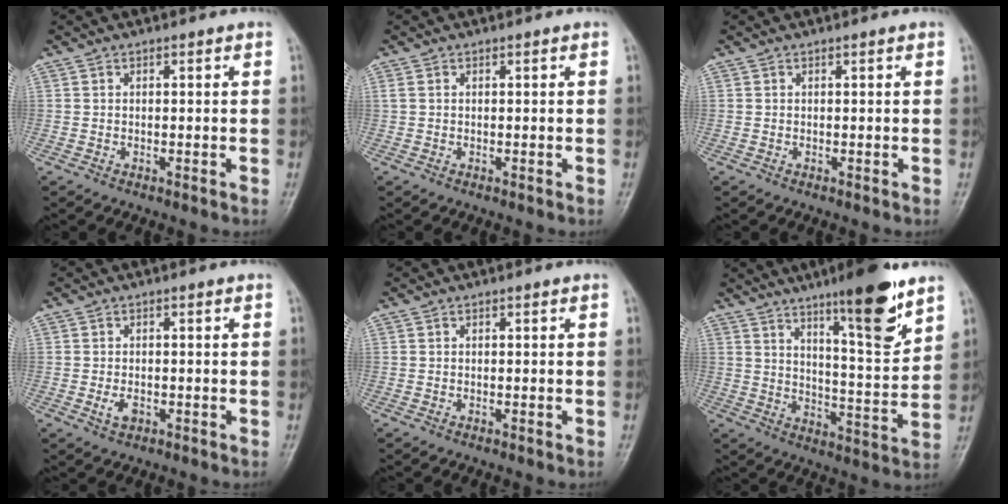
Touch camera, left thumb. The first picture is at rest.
{"total": 0.6, "force": [0.2, 0.4, 0.5], "torque": [-0.014, 0.009, 0.006]}
{"total": 0.0}
{"total": 2.4, "force": [-0.8, 1.4, 1.7], "torque": [-0.030, 0.000, -0.013]}
{"total": 0.0}
{"total": 14.9, "force": [9.7, 2.6, 11.1], "torque": [-0.147, -0.066, 0.153]}